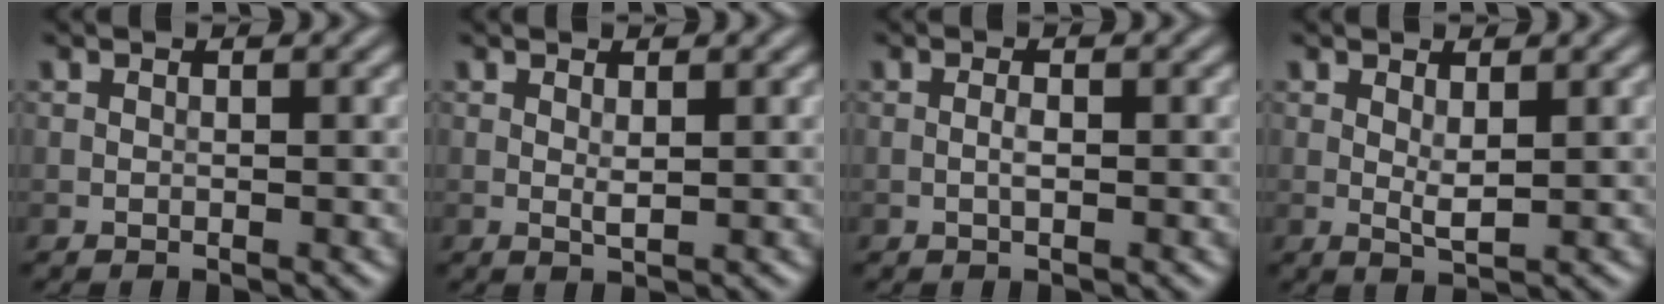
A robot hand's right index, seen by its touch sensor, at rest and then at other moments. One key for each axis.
{"total": 0.9, "fx": 0.4, "fy": 0.2, "fz": 0.8, "tx": -0.018, "ty": -0.004, "tz": 0.007}
{"total": 1.0, "fx": -0.2, "fy": 0.2, "fz": 0.9, "tx": -0.018, "ty": 0.000, "tz": -0.005}
{"total": 1.6, "fx": 0.6, "fy": 0.4, "fz": 1.4, "tx": -0.031, "ty": -0.004, "tz": 0.013}